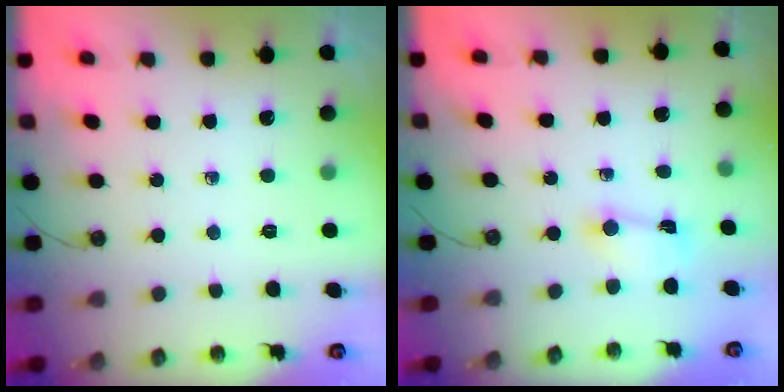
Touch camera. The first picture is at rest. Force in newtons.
{"total": 2.1, "press": 2.0, "slide": 0.6}